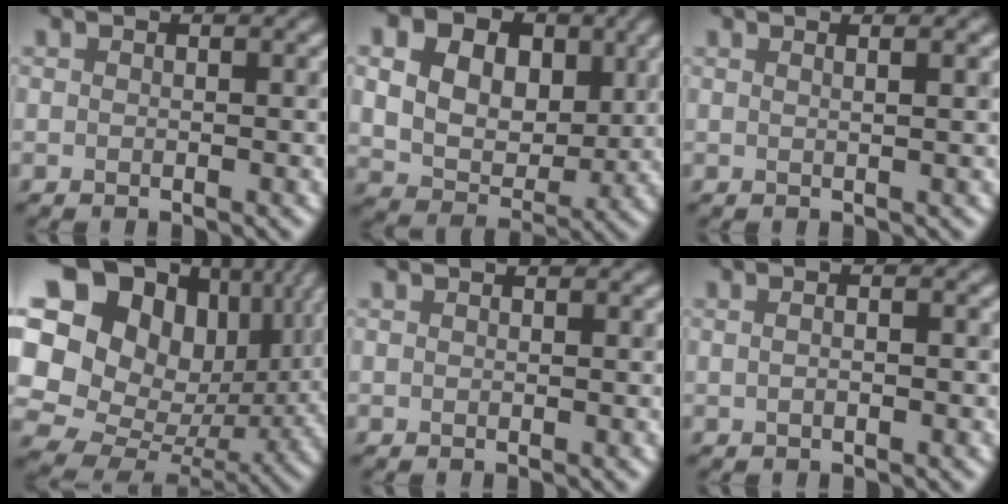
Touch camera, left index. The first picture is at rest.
{"total": 14.4, "force": [5.4, 10.4, 8.4], "torque": [-0.158, 0.028, 0.096]}
{"total": 2.7, "force": [1.3, 1.2, 2.1], "torque": [-0.007, 0.009, -0.012]}
{"total": 20.8, "force": [5.8, 16.0, 12.0], "torque": [-0.279, 0.033, 0.125]}
{"total": 0.0}
{"total": 4.2, "force": [1.2, 2.3, 3.3], "torque": [-0.026, 0.042, -0.023]}